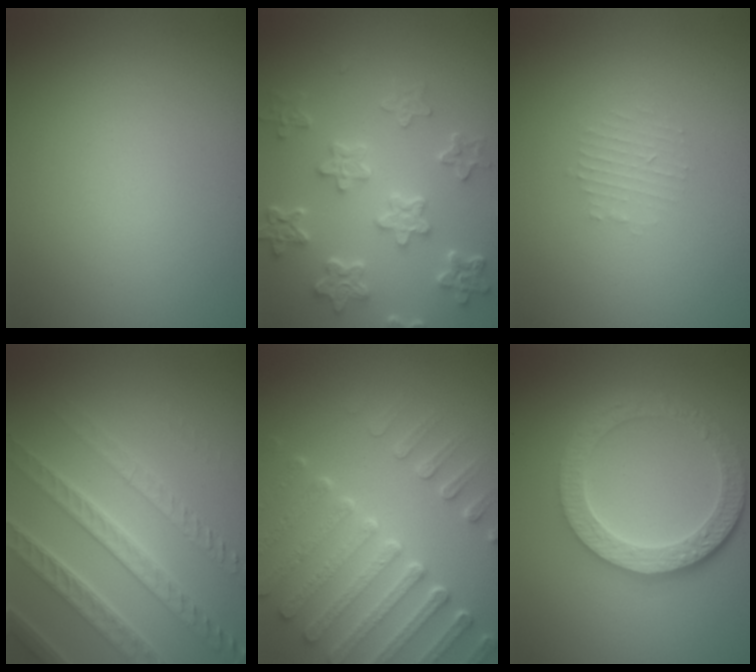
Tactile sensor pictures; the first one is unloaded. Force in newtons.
{"total": 6.1, "press": 4.6, "slide": 4.0}
{"total": 1.2, "press": 1.1, "slide": 0.2}
{"total": 7.4, "press": 5.1, "slide": 5.4}
{"total": 7.5, "press": 5.7, "slide": 4.9}
{"total": 5.9, "press": 4.6, "slide": 3.7}